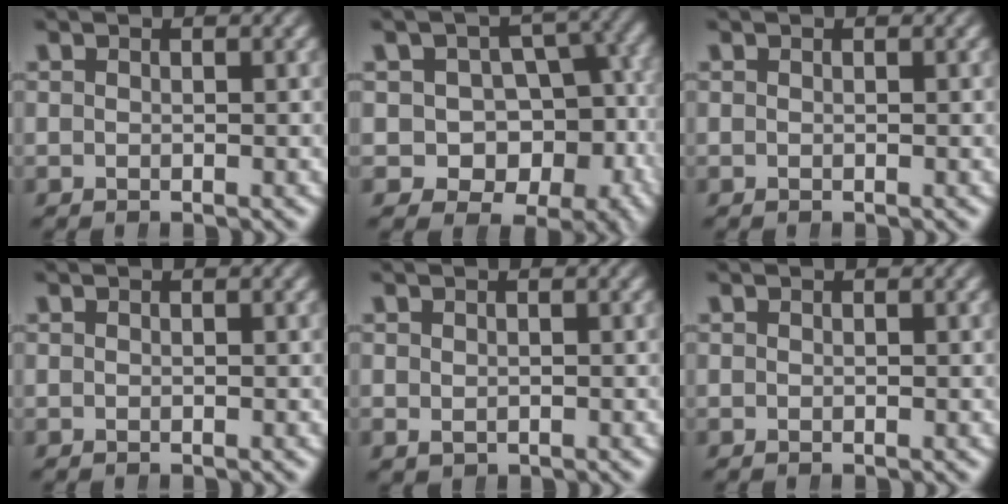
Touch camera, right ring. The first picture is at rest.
{"total": 12.5, "force": [-3.7, 10.6, 5.5], "torque": [-0.113, -0.072, -0.045]}
{"total": 0.0}
{"total": 0.0}
{"total": 0.0}
{"total": 0.0}